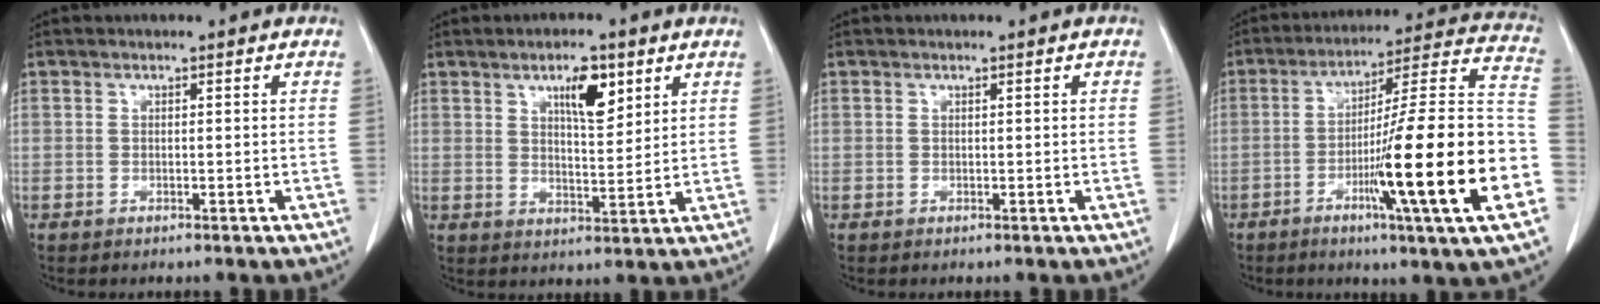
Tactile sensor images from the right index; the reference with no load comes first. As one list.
[{"total": 6.6, "force": [3.5, 2.0, 5.2], "torque": [-0.088, 0.000, 0.059]}, {"total": 0.0}, {"total": 23.2, "force": [-7.0, -0.5, 22.1], "torque": [-0.293, -0.004, -0.118]}]